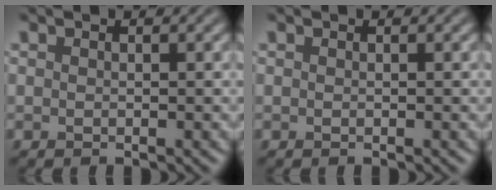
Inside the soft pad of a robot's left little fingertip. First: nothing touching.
{"total": 0.0}